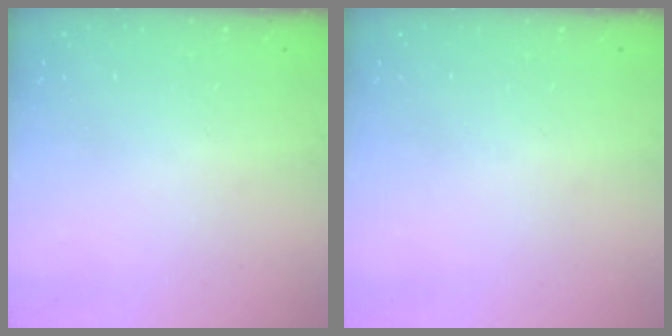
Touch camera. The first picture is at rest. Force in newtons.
{"total": 0.0}